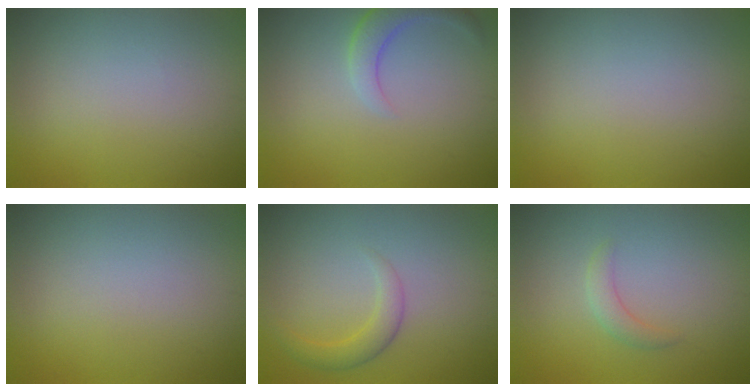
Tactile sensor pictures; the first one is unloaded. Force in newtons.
{"total": 2.7, "press": 2.7, "slide": 0.2}
{"total": 0.0}
{"total": 0.0}
{"total": 2.2, "press": 2.2, "slide": 0.0}
{"total": 1.6, "press": 1.6, "slide": 0.2}